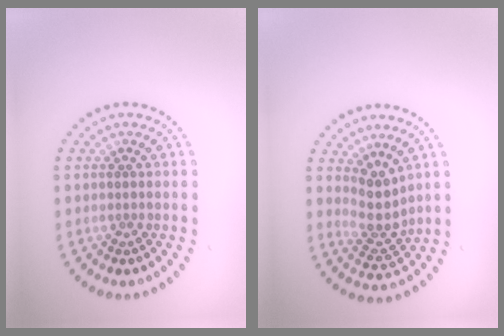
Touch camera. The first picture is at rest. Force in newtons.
{"total": 3.4, "press": 2.7, "slide": 2.0}